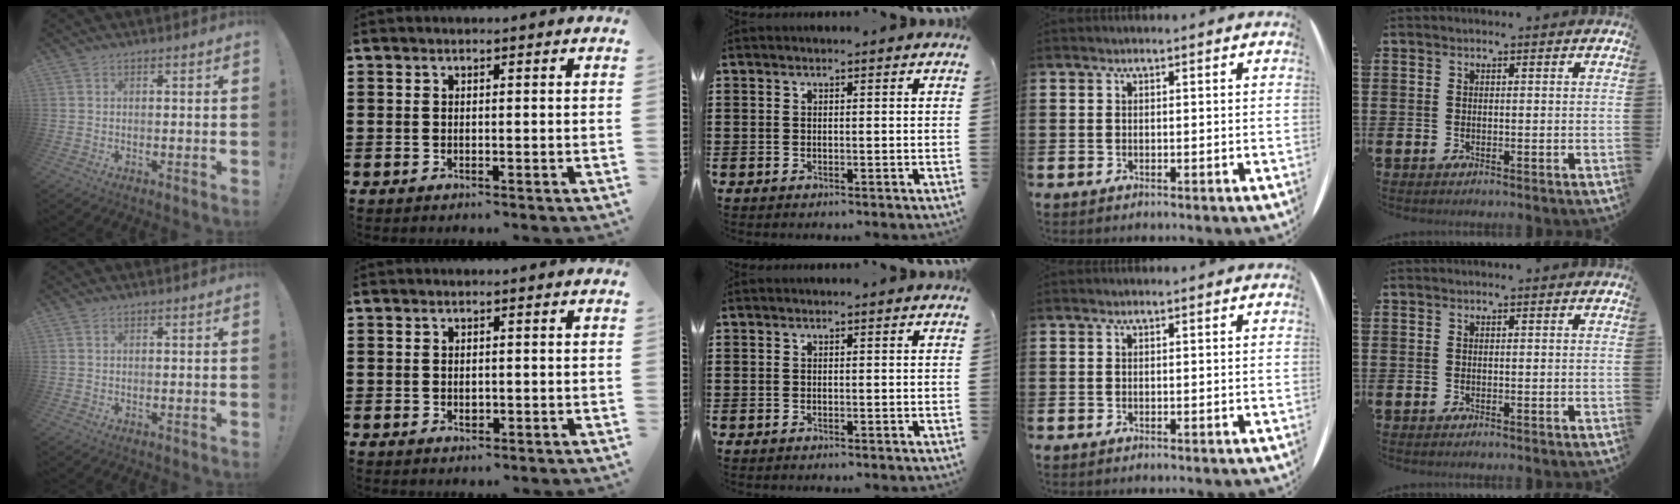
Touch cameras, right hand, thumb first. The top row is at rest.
{"index": {"total": 1.0, "force": [-0.1, 0.7, 0.8], "torque": [-0.015, 0.003, -0.003]}}